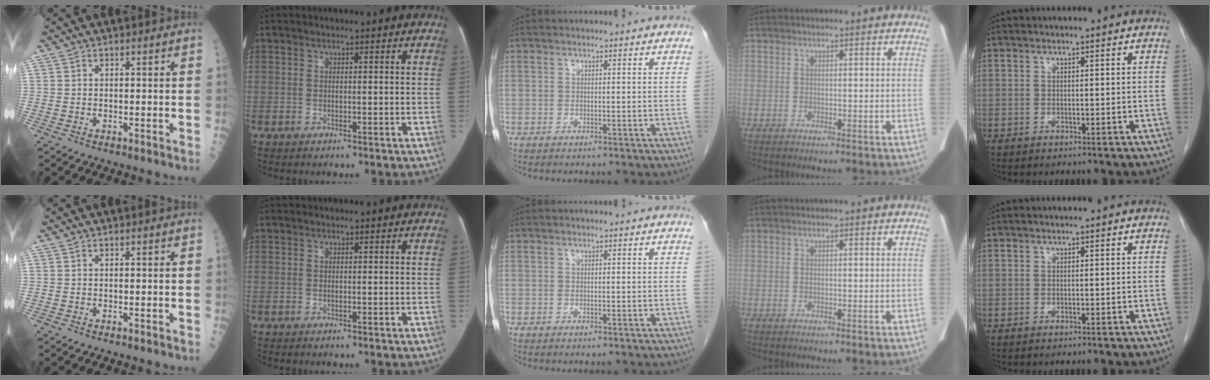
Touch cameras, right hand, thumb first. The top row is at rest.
{}